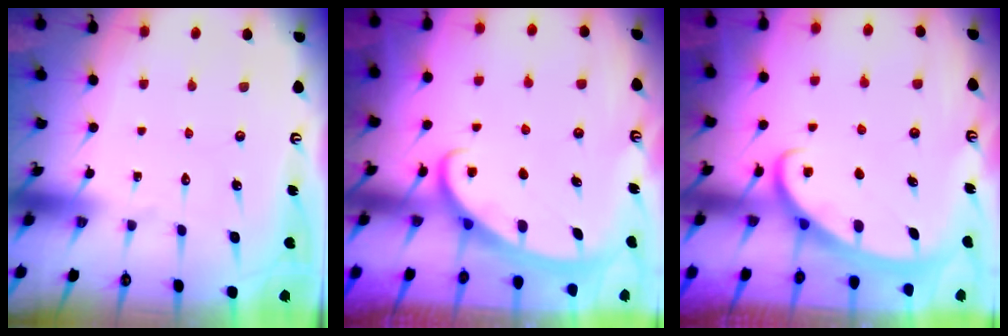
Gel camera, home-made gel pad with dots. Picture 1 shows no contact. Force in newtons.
{"total": 2.6, "press": 2.6, "slide": 0.4}
{"total": 2.7, "press": 2.7, "slide": 0.4}